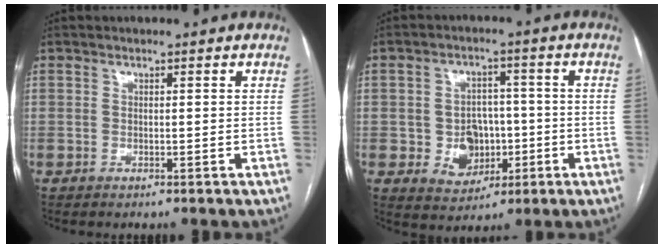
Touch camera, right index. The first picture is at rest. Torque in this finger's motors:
{"motor_torque": [0.92, -0.05, 0.35, 0.03]}